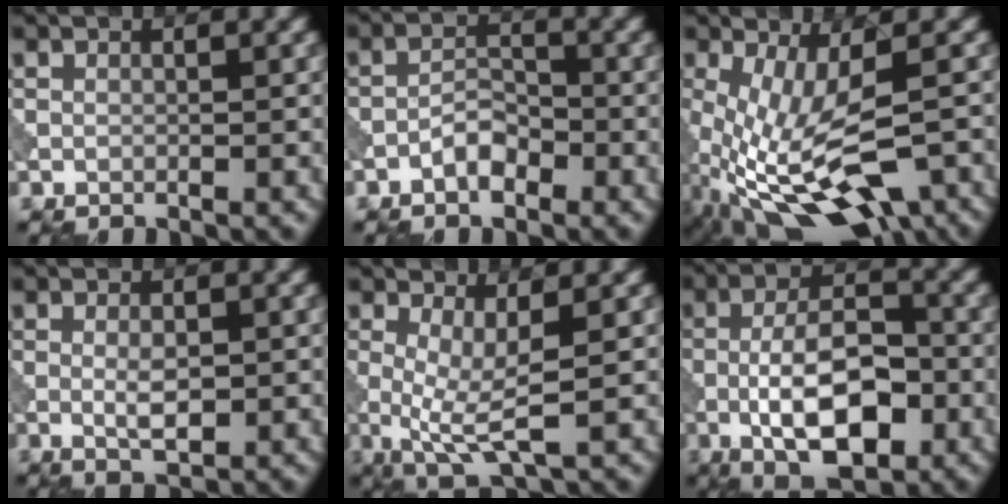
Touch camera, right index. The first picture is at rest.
{"total": 2.4, "force": [-1.5, 1.2, 1.6], "torque": [-0.021, 0.010, -0.029]}
{"total": 12.8, "force": [-5.0, 5.2, 10.6], "torque": [-0.213, -0.045, -0.069]}
{"total": 2.3, "force": [-0.1, 1.0, 2.1], "torque": [-0.043, -0.004, 0.001]}
{"total": 4.4, "force": [-0.1, 1.2, 4.3], "torque": [-0.084, -0.010, 0.000]}
{"total": 8.6, "force": [-2.5, 3.6, 7.3], "torque": [-0.128, 0.006, -0.050]}